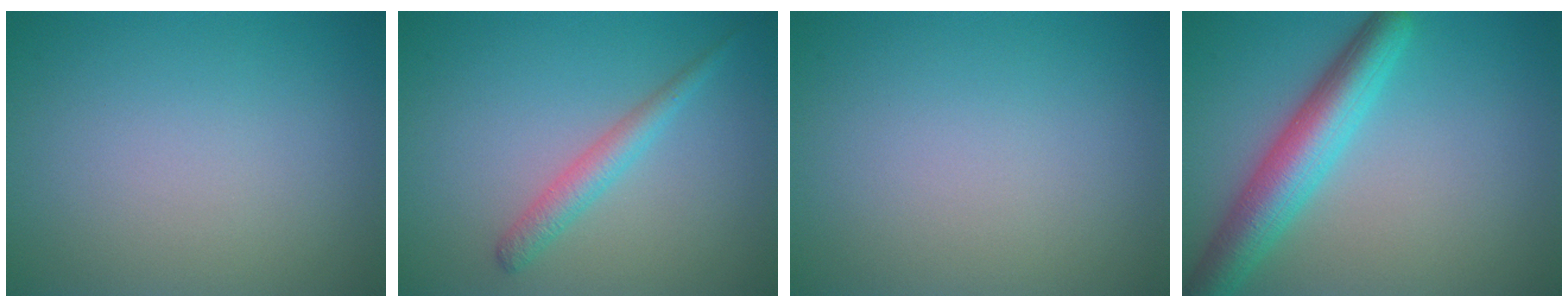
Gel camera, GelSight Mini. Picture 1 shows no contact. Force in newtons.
{"total": 2.2, "press": 2.2, "slide": 0.0}
{"total": 0.0}
{"total": 6.0, "press": 6.0, "slide": 0.2}